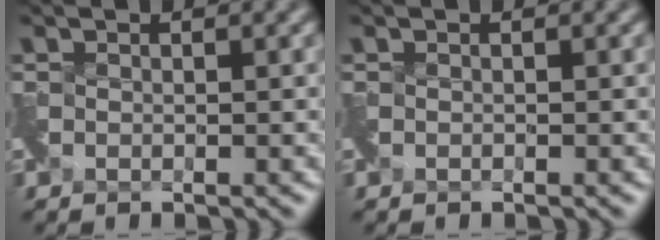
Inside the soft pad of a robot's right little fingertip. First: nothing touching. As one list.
[{"total": 0.0}]